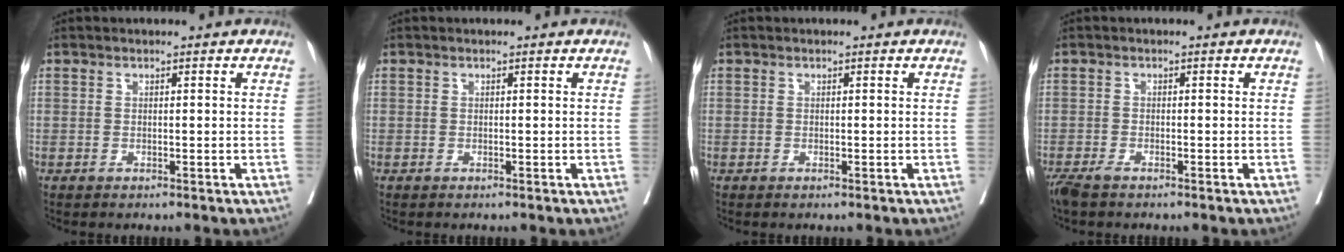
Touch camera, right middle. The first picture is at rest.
{"total": 0.0}
{"total": 0.0}
{"total": 2.5, "force": [-1.9, 0.7, 1.4], "torque": [-0.028, -0.006, -0.034]}